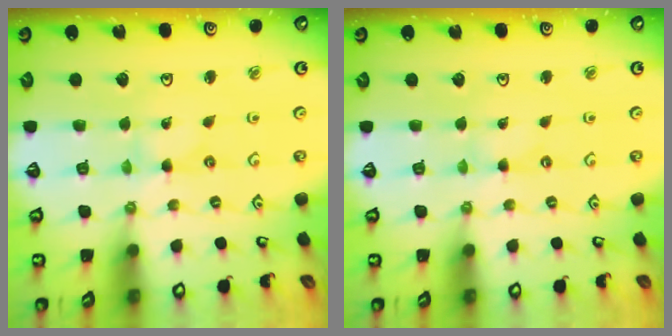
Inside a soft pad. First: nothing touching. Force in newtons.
{"total": 0.6, "press": 0.6, "slide": 0.2}